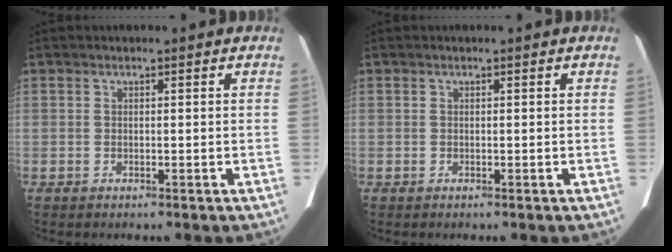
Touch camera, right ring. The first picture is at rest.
{"total": 0.0}